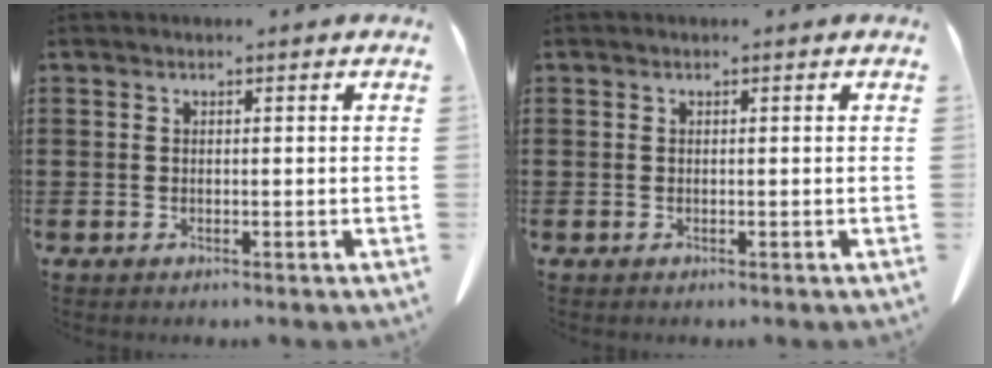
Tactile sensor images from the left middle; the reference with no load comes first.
{"total": 0.0}